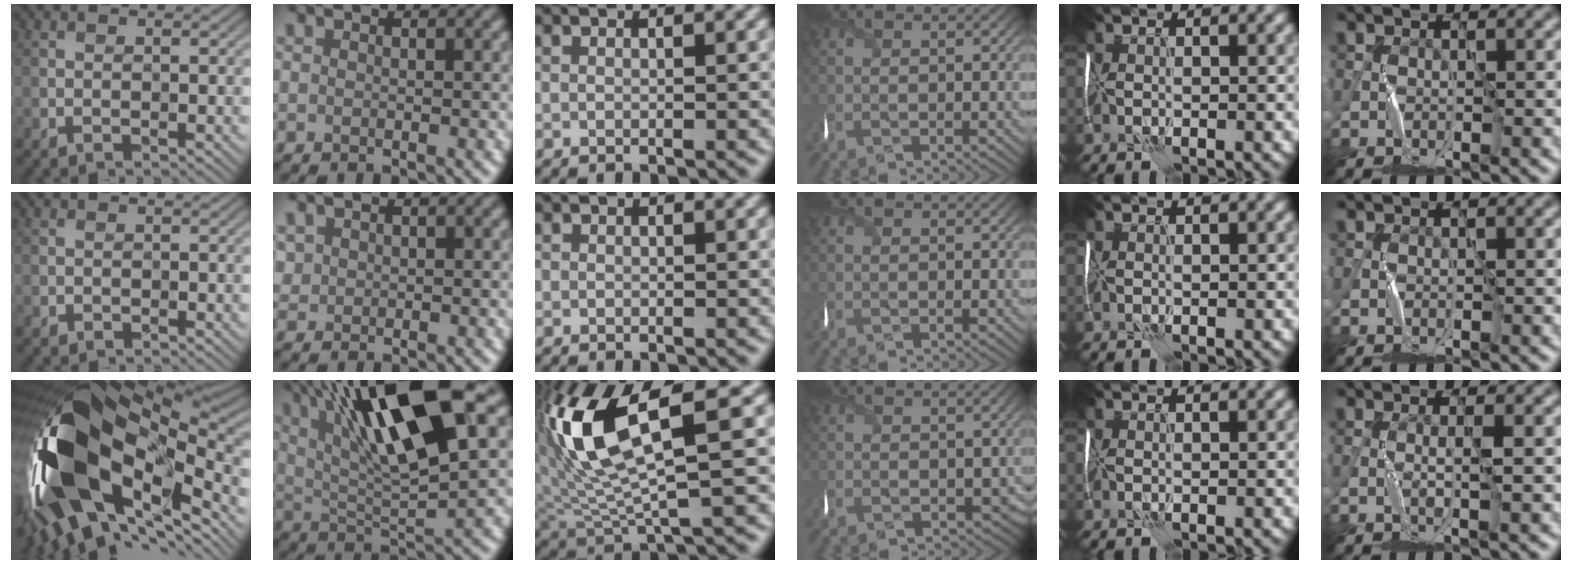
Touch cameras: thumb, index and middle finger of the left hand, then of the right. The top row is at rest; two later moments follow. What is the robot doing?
{"motion": "wrap", "object": "thread"}